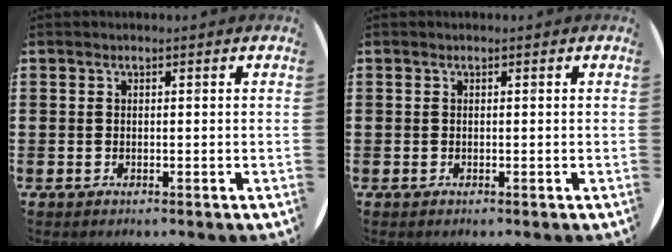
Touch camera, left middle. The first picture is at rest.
{"total": 0.0}